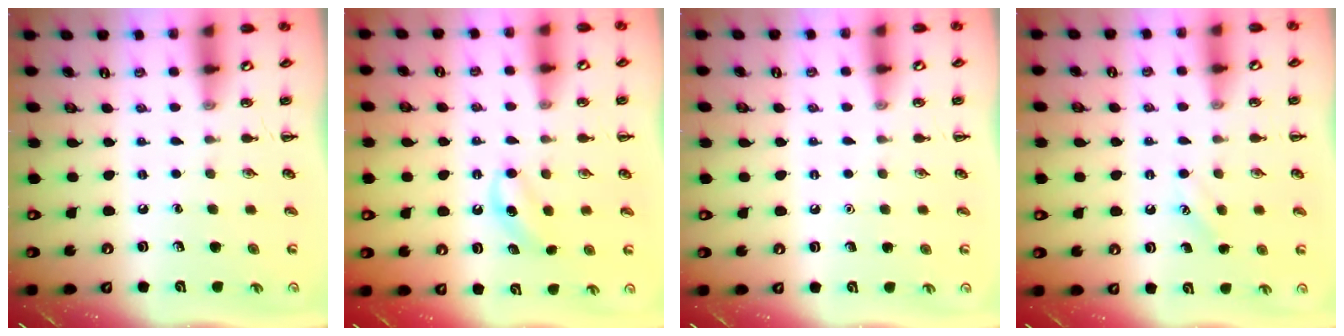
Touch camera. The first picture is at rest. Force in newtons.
{"total": 5.4, "press": 5.2, "slide": 1.5}
{"total": 1.6, "press": 1.5, "slide": 0.1}
{"total": 2.5, "press": 2.5, "slide": 0.6}